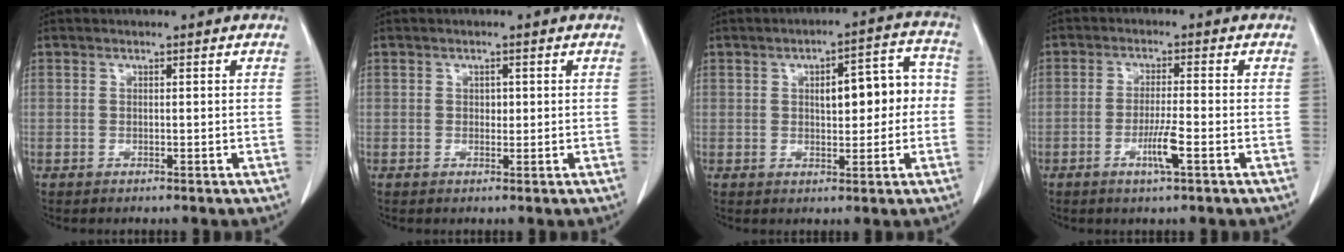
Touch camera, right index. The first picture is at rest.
{"total": 1.1, "force": [0.2, 0.8, 0.7], "torque": [-0.009, 0.001, 0.003]}
{"total": 8.8, "force": [0.5, 3.3, 8.2], "torque": [-0.105, 0.038, 0.013]}
{"total": 4.6, "force": [-1.9, 0.0, 4.2], "torque": [-0.079, -0.007, -0.036]}